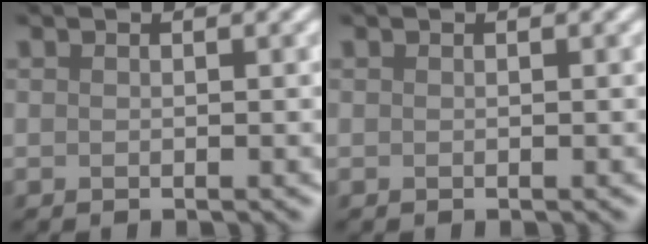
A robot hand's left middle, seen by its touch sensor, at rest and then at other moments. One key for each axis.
{"total": 0.0}